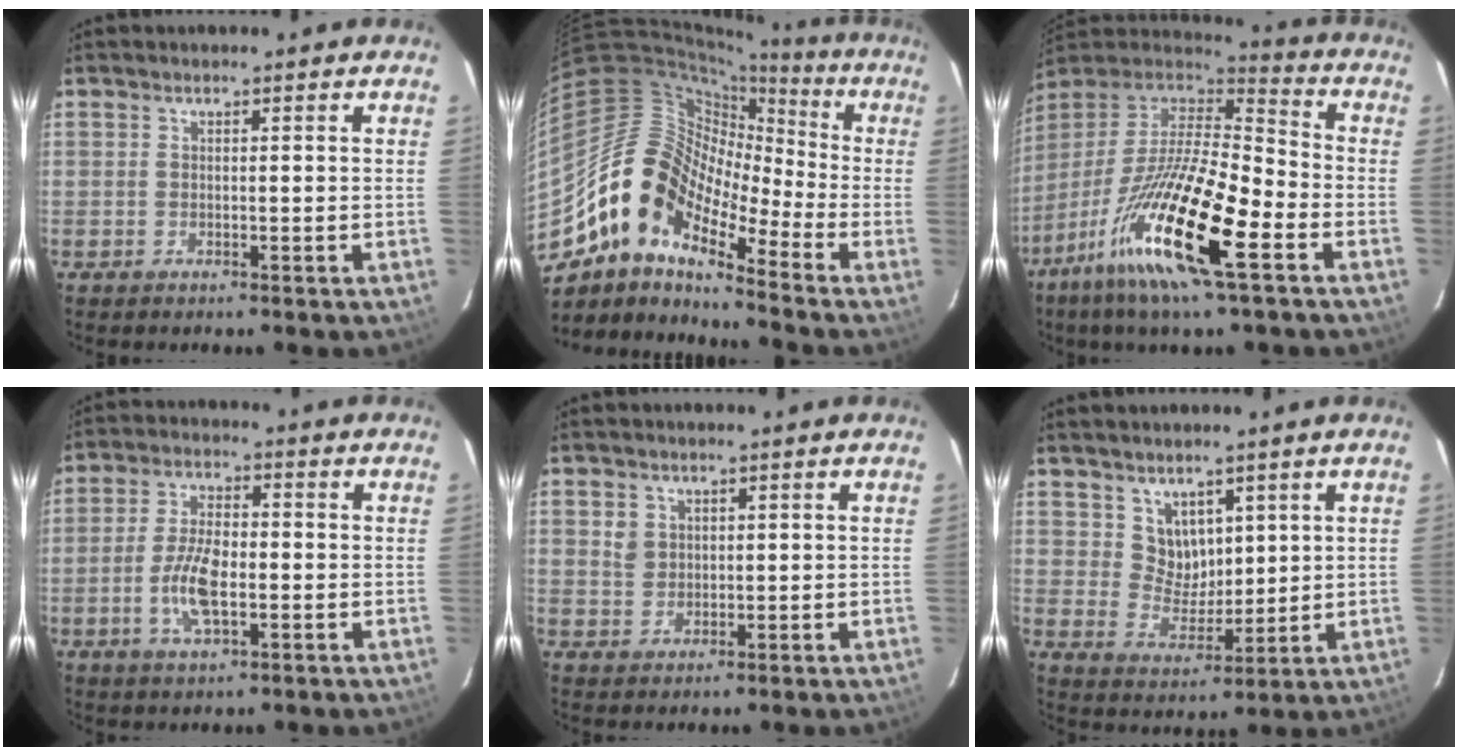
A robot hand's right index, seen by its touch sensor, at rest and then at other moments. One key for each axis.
{"total": 15.5, "fx": -9.8, "fy": 7.2, "fz": 9.6, "tx": -0.157, "ty": 0.004, "tz": -0.205}
{"total": 22.8, "fx": -11.3, "fy": 4.6, "fz": 19.2, "tx": -0.373, "ty": -0.043, "tz": -0.222}
{"total": 8.3, "fx": -2.0, "fy": 3.5, "fz": 7.3, "tx": -0.149, "ty": 0.000, "tz": -0.039}
{"total": 3.2, "fx": 1.3, "fy": 2.8, "fz": 0.9, "tx": -0.009, "ty": 0.008, "tz": 0.027}
{"total": 6.0, "fx": 3.7, "fy": 4.5, "fz": 1.6, "tx": -0.020, "ty": 0.003, "tz": 0.078}